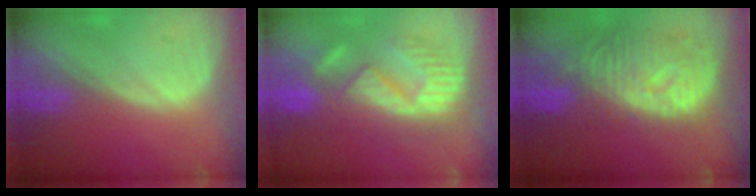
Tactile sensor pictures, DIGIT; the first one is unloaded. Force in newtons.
{"total": 9.4, "press": 9.4, "slide": 0.4}
{"total": 11.3, "press": 9.9, "slide": 5.6}